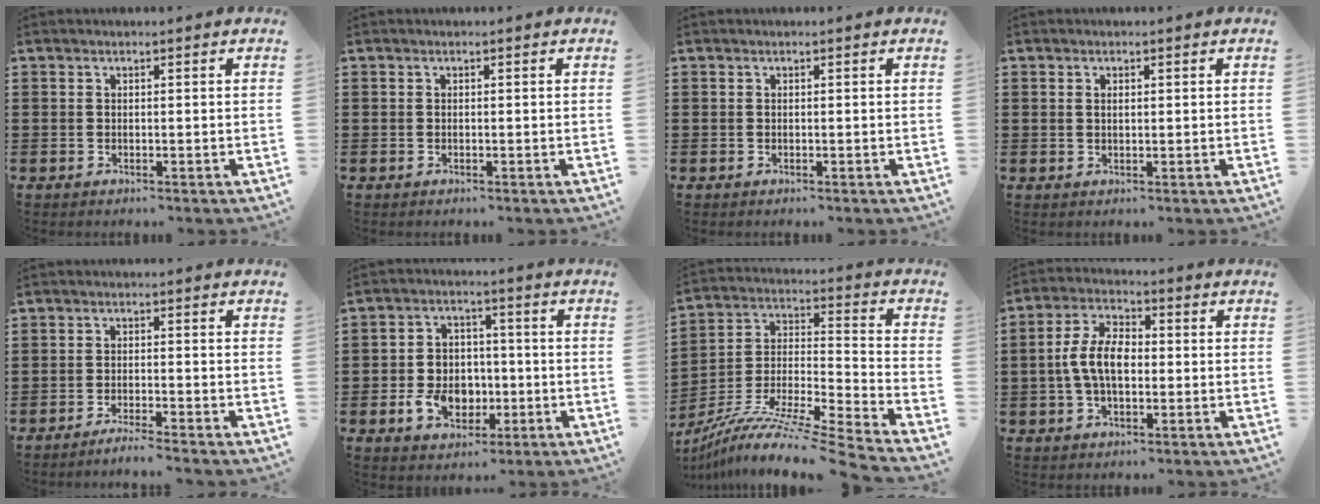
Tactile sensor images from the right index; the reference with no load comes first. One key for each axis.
{"total": 0.0}
{"total": 0.0}
{"total": 1.0, "fx": 0.3, "fy": 0.5, "fz": 0.8, "tx": -0.017, "ty": 0.005, "tz": 0.004}
{"total": 2.3, "fx": -2.1, "fy": -0.4, "fz": 0.7, "tx": -0.012, "ty": 0.001, "tz": -0.040}
{"total": 7.9, "fx": -2.2, "fy": 6.0, "fz": 4.6, "tx": -0.106, "ty": 0.015, "tz": -0.040}
{"total": 10.4, "fx": -8.9, "fy": 0.0, "fz": 5.5, "tx": -0.098, "ty": 0.000, "tz": -0.178}
{"total": 7.5, "fx": -0.6, "fy": 4.1, "fz": 6.2, "tx": -0.142, "ty": 0.004, "tz": -0.017}